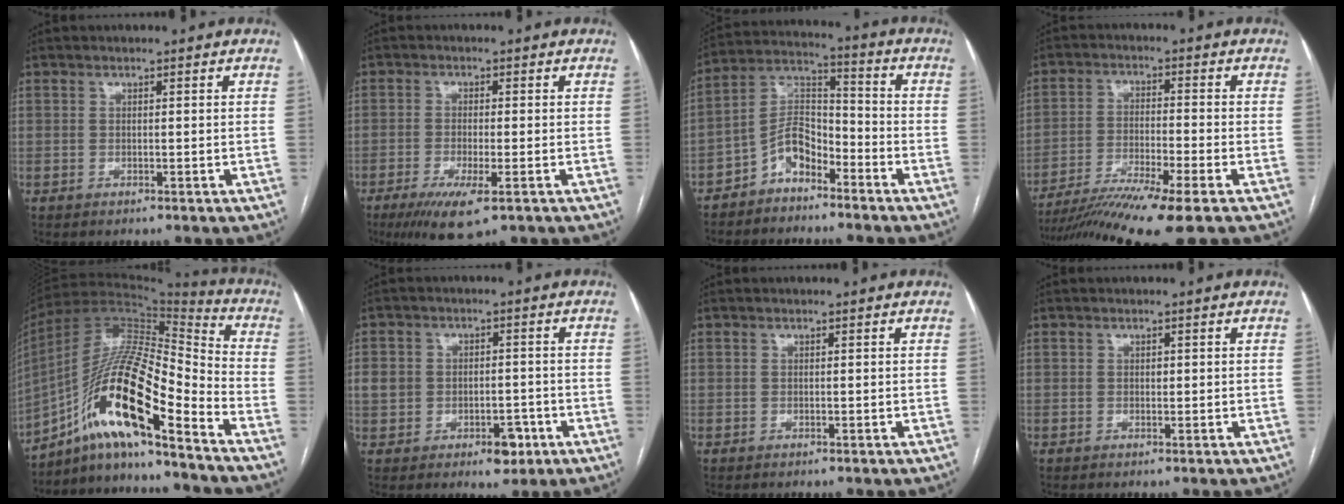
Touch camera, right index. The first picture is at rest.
{"total": 7.1, "force": [-3.8, 1.2, 5.9], "torque": [-0.109, -0.020, -0.061]}
{"total": 7.5, "force": [-4.9, 3.7, 4.3], "torque": [-0.086, 0.025, -0.097]}
{"total": 13.1, "force": [-10.3, -1.1, 8.1], "torque": [-0.143, -0.028, -0.169]}
{"total": 17.9, "force": [-10.2, 2.5, 14.5], "torque": [-0.277, 0.015, -0.180]}
{"total": 7.0, "force": [-2.2, 5.2, 4.2], "torque": [-0.053, 0.020, -0.023]}
{"total": 0.0}
{"total": 0.5, "force": [0.1, 0.4, 0.4], "torque": [-0.006, 0.000, 0.002]}